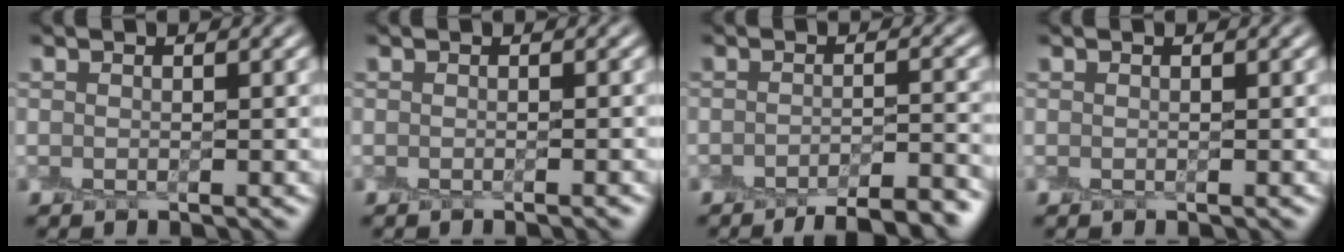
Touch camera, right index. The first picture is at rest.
{"total": 0.7, "force": [-0.6, -0.1, 0.3], "torque": [-0.001, -0.006, -0.010]}
{"total": 6.8, "force": [-5.7, 1.4, 3.5], "torque": [-0.037, -0.010, -0.070]}
{"total": 0.0}